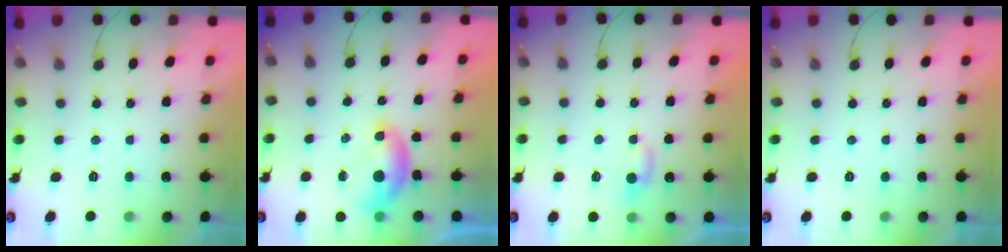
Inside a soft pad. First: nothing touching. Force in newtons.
{"total": 6.9, "press": 6.9, "slide": 1.1}
{"total": 3.9, "press": 3.8, "slide": 0.5}
{"total": 0.0}